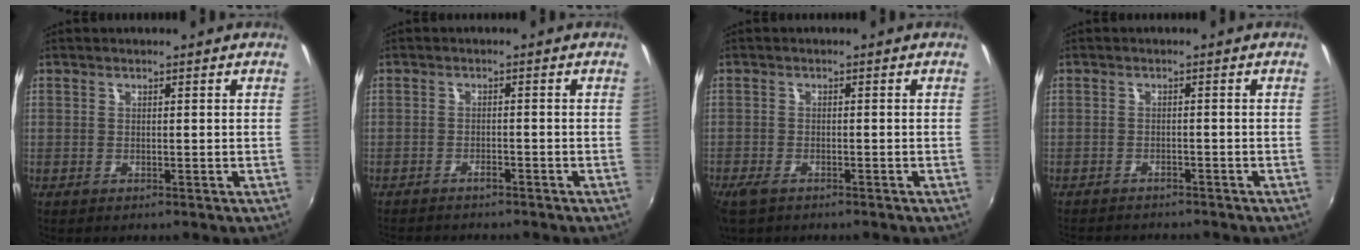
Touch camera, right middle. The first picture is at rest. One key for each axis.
{"total": 4.0, "fx": -3.6, "fy": 0.9, "fz": 1.4, "tx": -0.044, "ty": -0.008, "tz": -0.057}
{"total": 4.0, "fx": -2.9, "fy": 1.6, "fz": 2.2, "tx": -0.056, "ty": -0.013, "tz": -0.054}
{"total": 6.0, "fx": -5.5, "fy": 1.4, "fz": 1.9, "tx": -0.050, "ty": -0.012, "tz": -0.080}